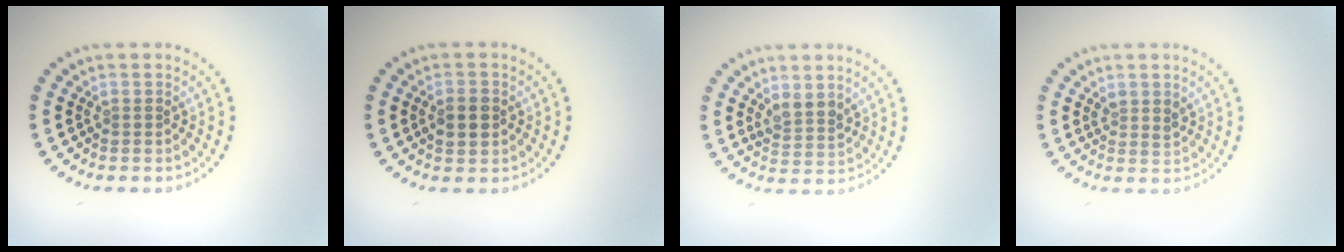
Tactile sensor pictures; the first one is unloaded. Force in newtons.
{"total": 2.5, "press": 2.4, "slide": 0.2}
{"total": 2.2, "press": 2.0, "slide": 1.0}
{"total": 1.2, "press": 1.0, "slide": 0.6}